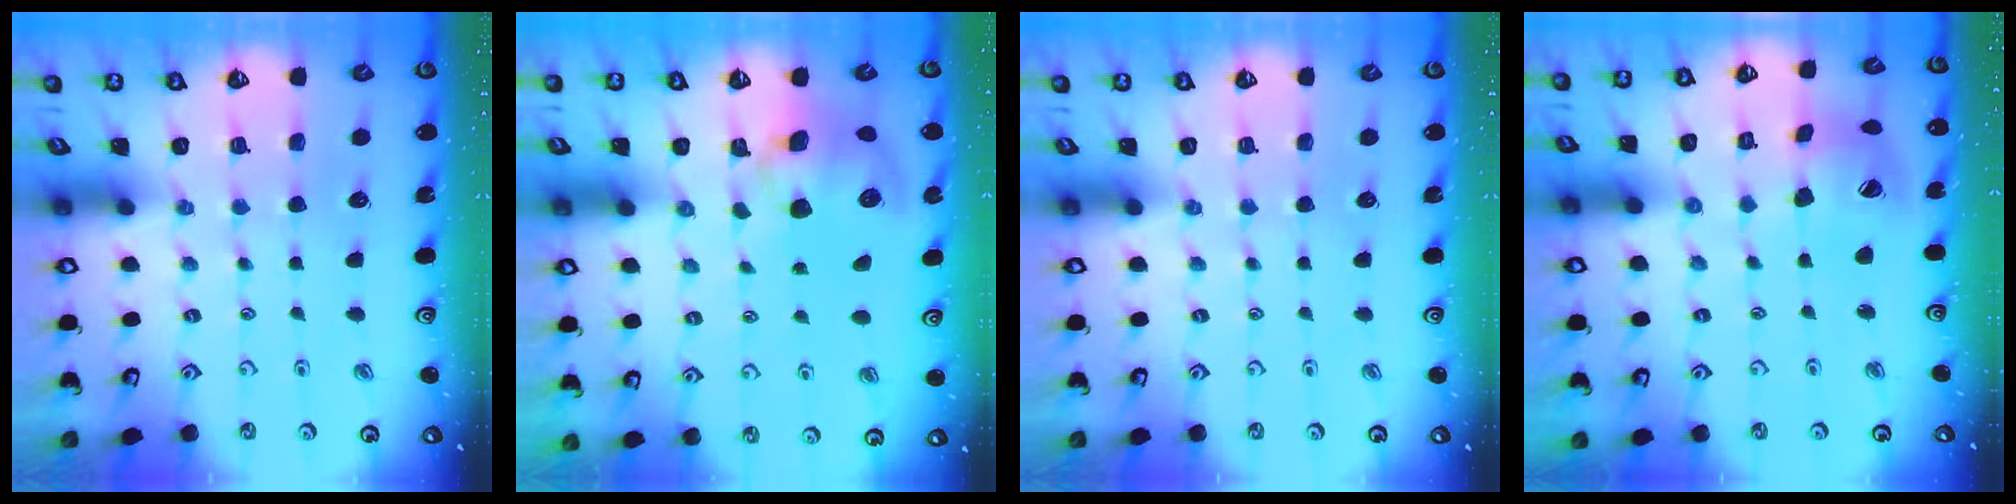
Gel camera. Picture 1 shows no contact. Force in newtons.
{"total": 11.5, "press": 11.4, "slide": 1.7}
{"total": 0.0}
{"total": 15.2, "press": 15.1, "slide": 2.0}